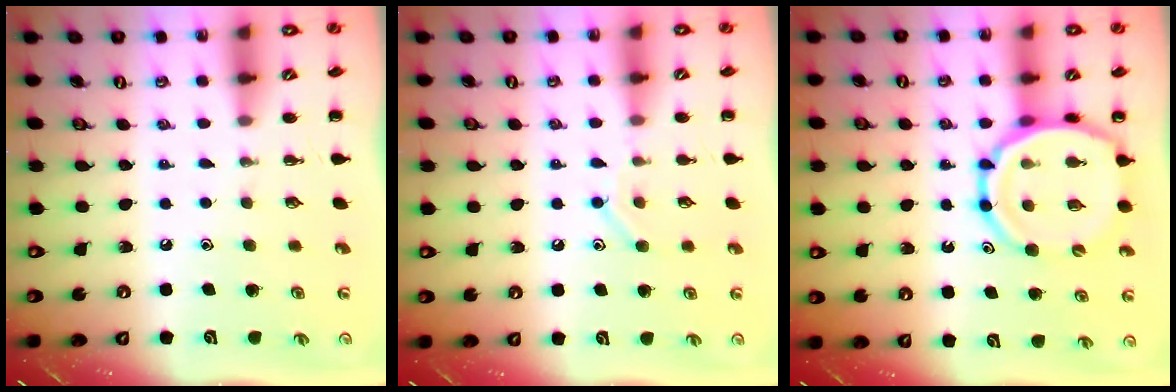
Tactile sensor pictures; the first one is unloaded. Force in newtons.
{"total": 8.4, "press": 8.2, "slide": 1.5}
{"total": 14.2, "press": 13.8, "slide": 3.2}